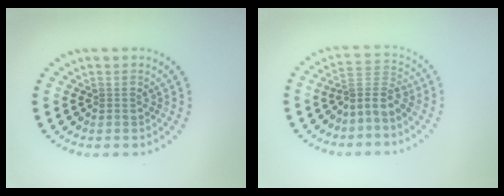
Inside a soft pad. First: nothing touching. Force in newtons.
{"total": 3.0, "press": 2.1, "slide": 2.1}